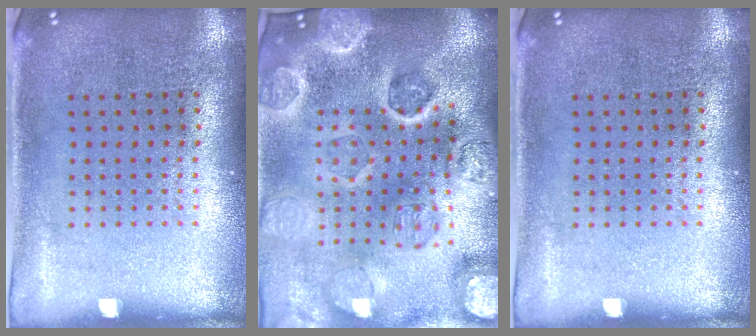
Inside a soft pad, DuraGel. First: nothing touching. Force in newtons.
{"total": 4.9, "press": 4.2, "slide": 2.4}
{"total": 0.0}